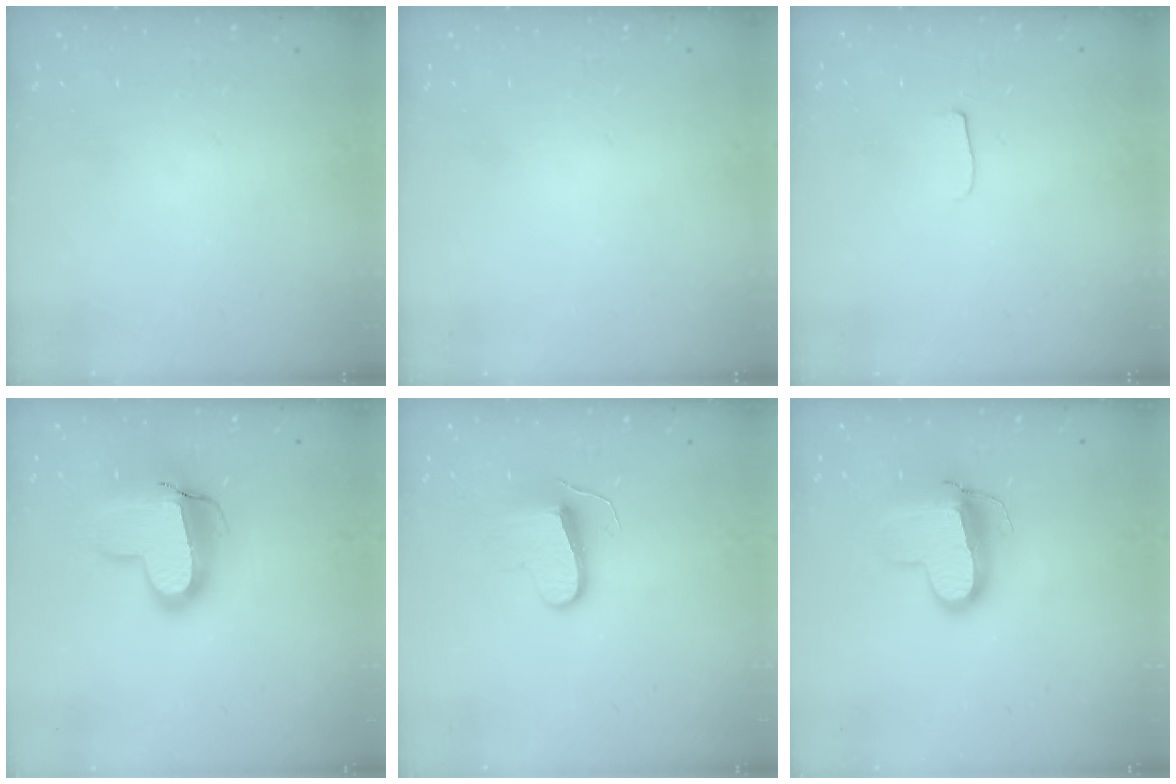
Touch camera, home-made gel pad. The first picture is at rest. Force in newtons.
{"total": 0.0}
{"total": 5.1, "press": 5.0, "slide": 0.6}
{"total": 14.4, "press": 14.4, "slide": 1.1}
{"total": 9.3, "press": 9.3, "slide": 0.5}
{"total": 12.7, "press": 12.6, "slide": 1.4}